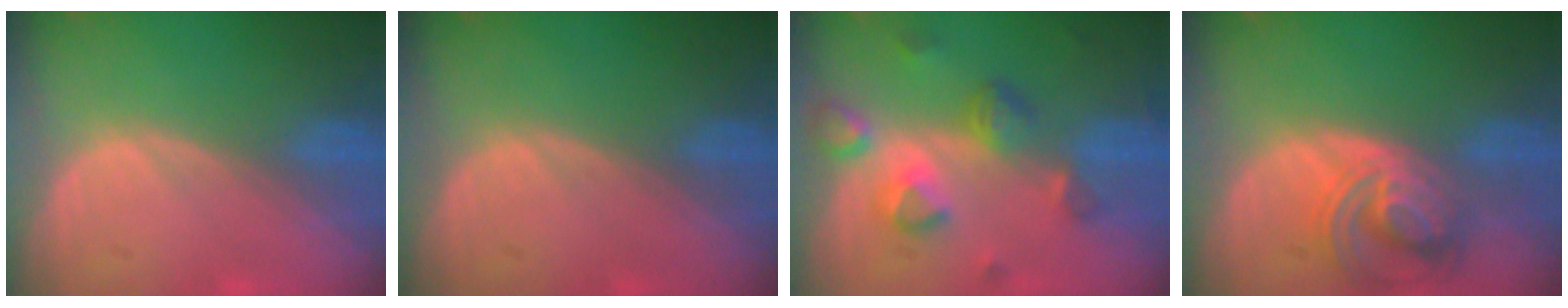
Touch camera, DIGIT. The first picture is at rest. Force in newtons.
{"total": 0.0}
{"total": 7.8, "press": 7.0, "slide": 3.6}
{"total": 7.7, "press": 6.9, "slide": 3.4}